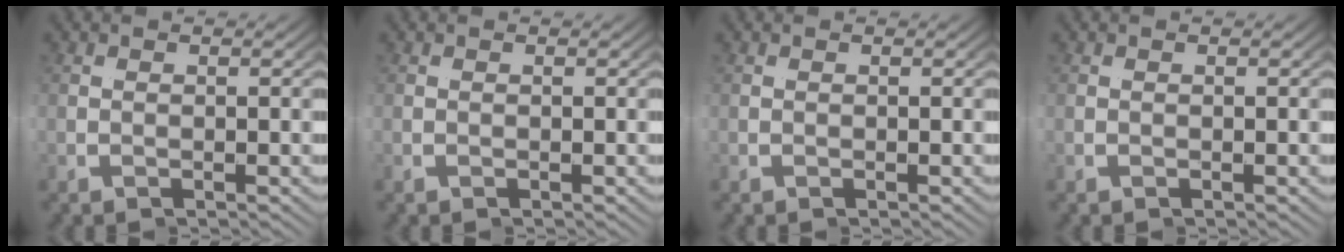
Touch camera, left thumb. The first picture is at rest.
{"total": 0.0}
{"total": 0.0}
{"total": 0.0}